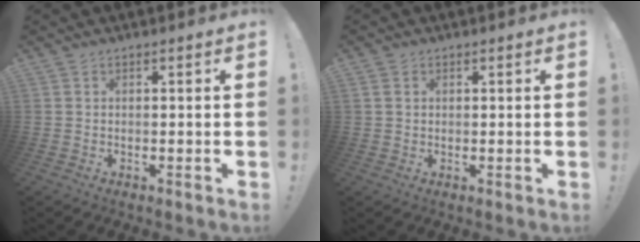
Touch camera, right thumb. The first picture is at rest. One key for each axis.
{"total": 1.9, "fx": 0.9, "fy": 1.5, "fz": 0.6, "tx": -0.005, "ty": 0.001, "tz": 0.016}